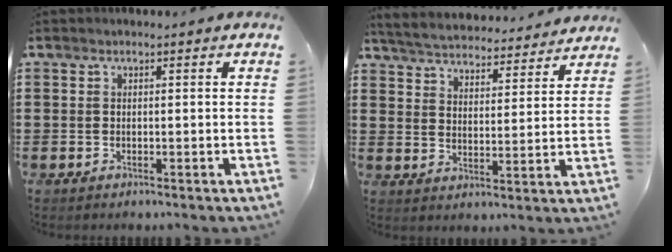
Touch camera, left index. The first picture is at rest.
{"total": 4.6, "force": [4.6, 0.1, 0.3], "torque": [-0.031, -0.035, 0.075]}